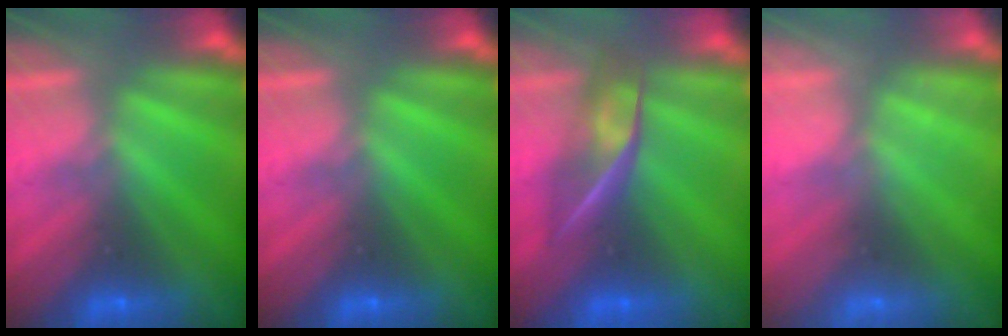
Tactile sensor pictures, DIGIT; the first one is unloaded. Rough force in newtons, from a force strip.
{"total": 0.0}
{"total": 2.4}
{"total": 2.3}